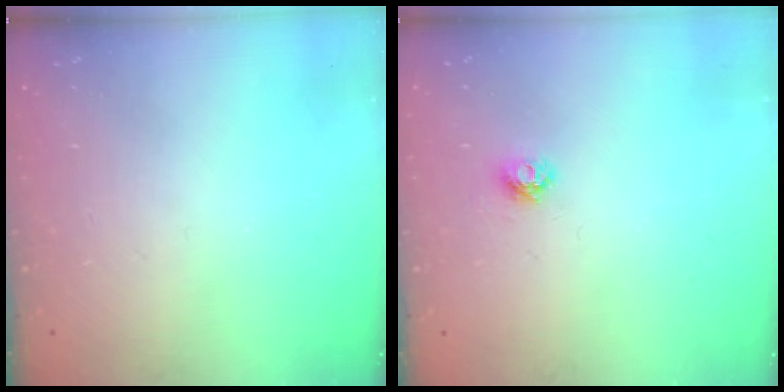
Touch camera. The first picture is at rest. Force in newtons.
{"total": 4.0, "press": 4.0, "slide": 0.5}